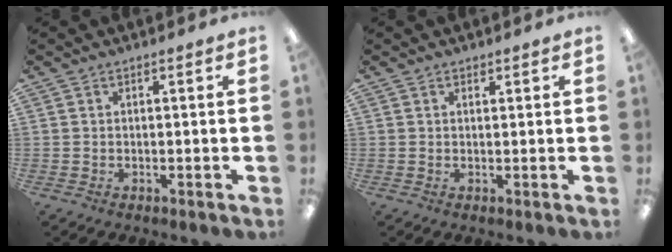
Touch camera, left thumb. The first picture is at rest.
{"total": 0.7, "force": [0.6, 0.4, 0.0], "torque": [0.006, -0.003, 0.010]}